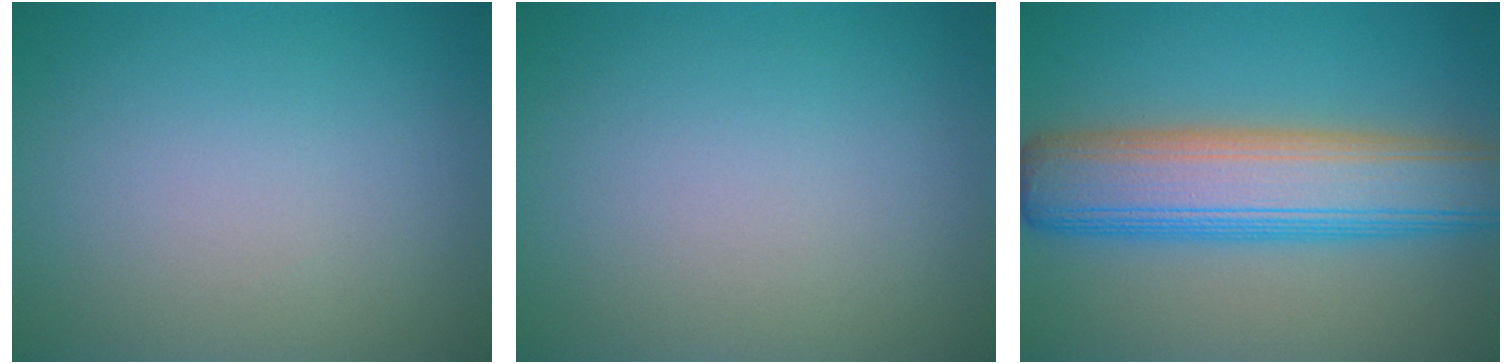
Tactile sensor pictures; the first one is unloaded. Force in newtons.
{"total": 0.0}
{"total": 9.7, "press": 9.7, "slide": 0.4}